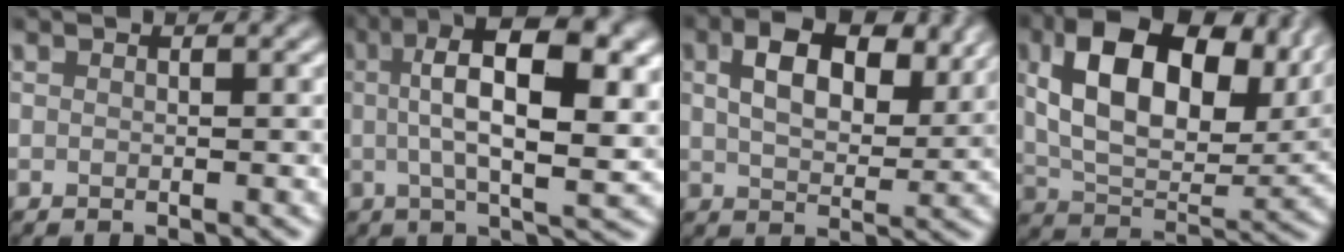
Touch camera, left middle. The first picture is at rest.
{"total": 11.1, "force": [2.6, 3.7, 10.1], "torque": [-0.157, 0.009, 0.035]}
{"total": 7.3, "force": [3.0, 4.1, 5.3], "torque": [-0.091, 0.002, 0.049]}
{"total": 14.3, "force": [5.3, 8.1, 10.5], "torque": [-0.182, 0.002, 0.103]}